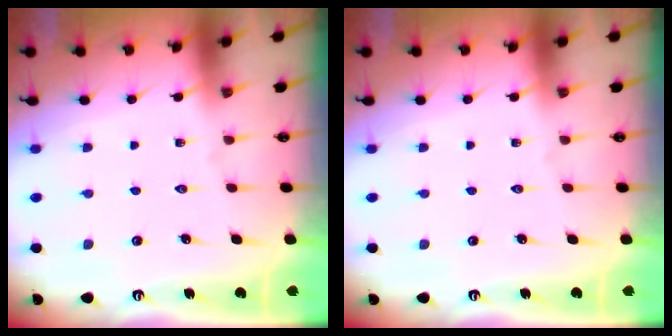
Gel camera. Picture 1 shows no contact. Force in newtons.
{"total": 0.0}